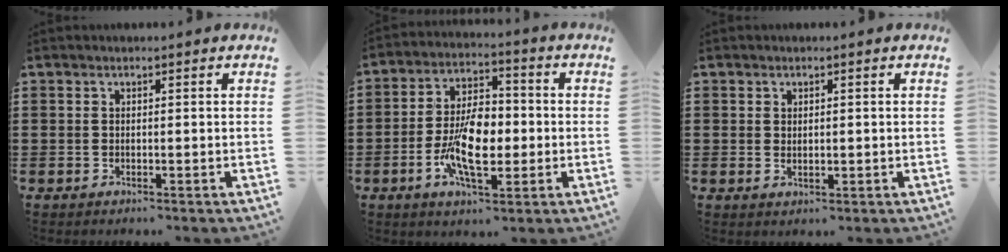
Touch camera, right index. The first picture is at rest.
{"total": 10.0, "force": [-2.0, 5.1, 8.4], "torque": [-0.168, 0.001, -0.041]}
{"total": 0.7, "force": [0.4, 0.4, 0.4], "torque": [-0.008, 0.005, 0.007]}